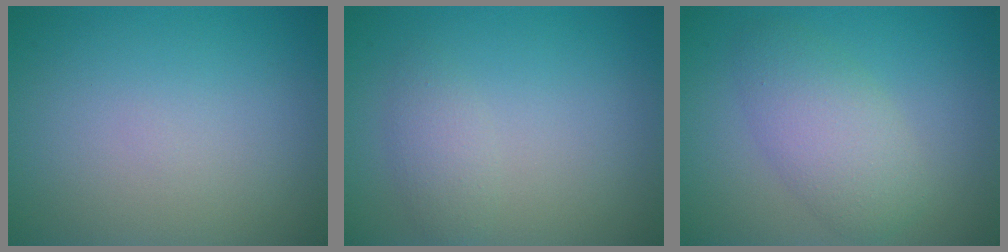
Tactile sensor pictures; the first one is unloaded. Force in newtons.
{"total": 1.6, "press": 1.6, "slide": 0.1}
{"total": 4.1, "press": 4.1, "slide": 0.2}